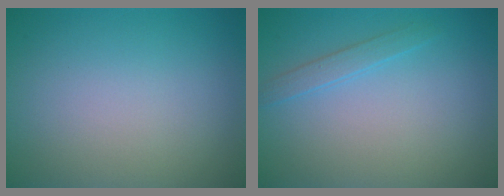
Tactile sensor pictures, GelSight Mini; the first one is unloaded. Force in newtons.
{"total": 1.3, "press": 1.3, "slide": 0.1}